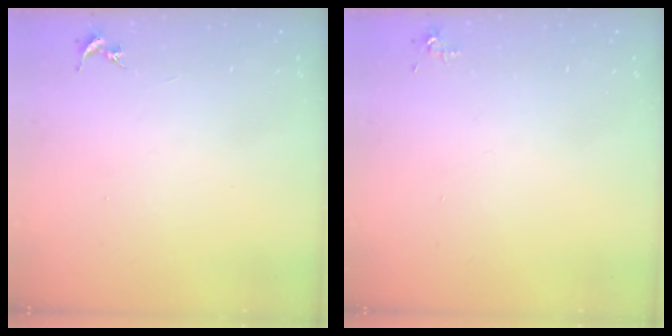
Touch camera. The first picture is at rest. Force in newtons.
{"total": 3.6, "press": 3.6, "slide": 0.5}